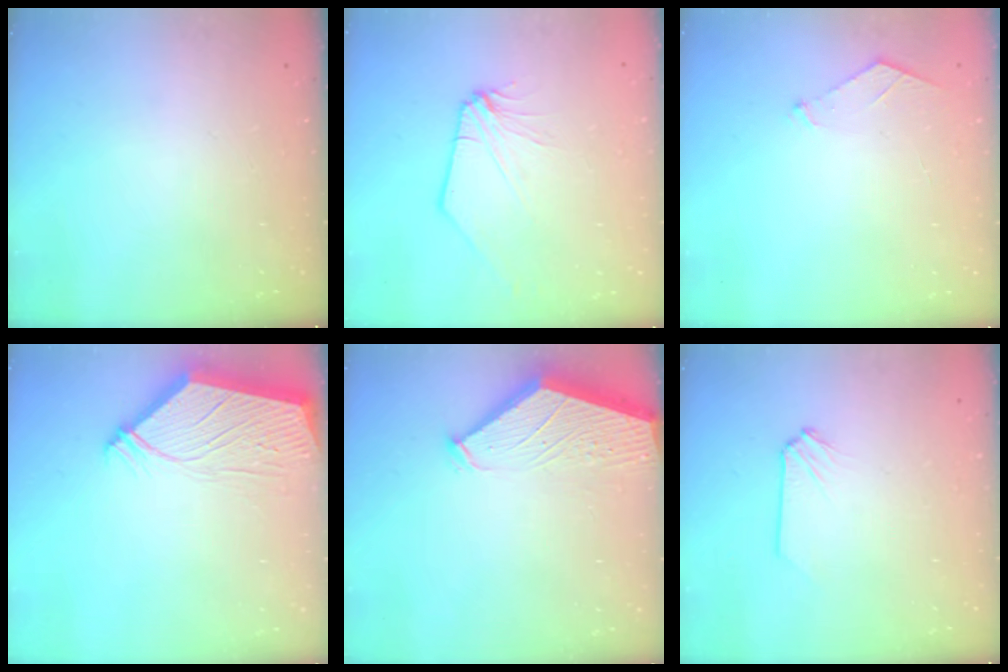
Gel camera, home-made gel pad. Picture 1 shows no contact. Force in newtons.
{"total": 0.0}
{"total": 4.7, "press": 4.6, "slide": 0.6}
{"total": 7.4, "press": 7.3, "slide": 0.8}
{"total": 3.1, "press": 3.0, "slide": 0.5}
{"total": 0.0}